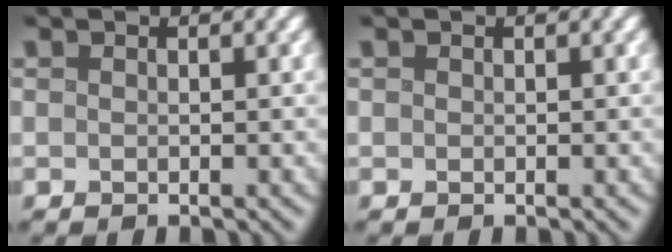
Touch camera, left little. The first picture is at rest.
{"total": 0.0}